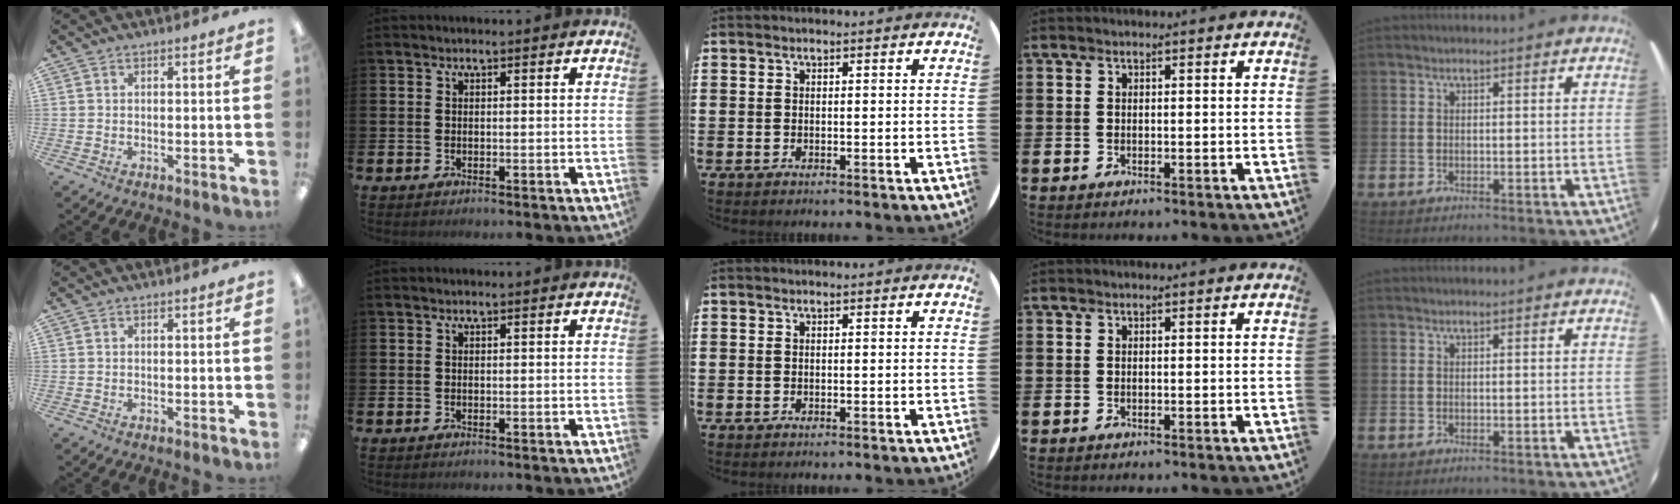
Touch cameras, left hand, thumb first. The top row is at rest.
{}